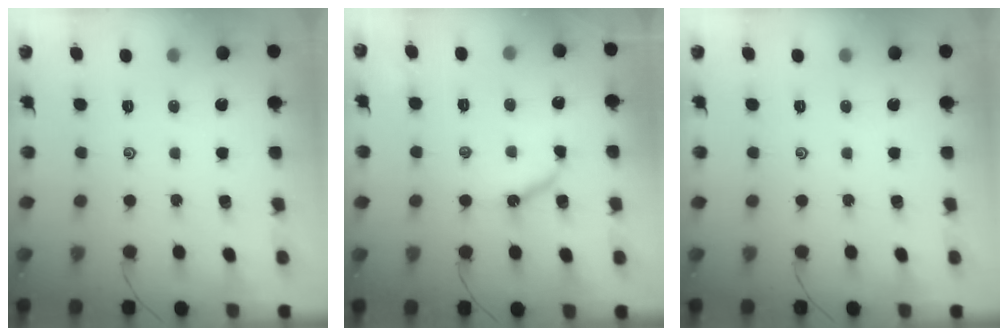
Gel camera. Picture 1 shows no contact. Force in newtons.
{"total": 8.6, "press": 8.6, "slide": 0.6}
{"total": 0.0}